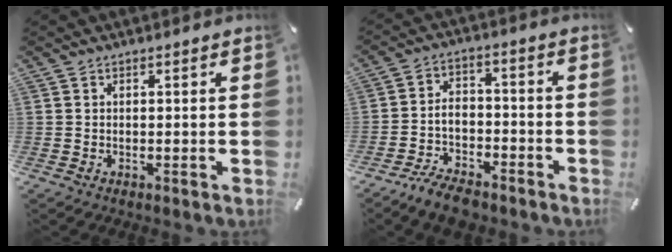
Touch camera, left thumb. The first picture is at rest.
{"total": 7.9, "force": [-5.6, 4.4, 3.4], "torque": [-0.058, 0.040, -0.104]}